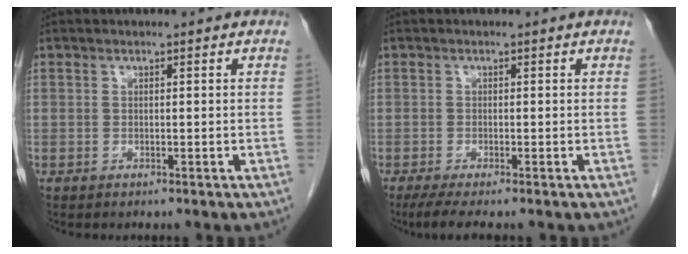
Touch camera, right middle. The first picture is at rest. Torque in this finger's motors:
{"motor_torque": [0.42, -0.25, 0.05, 0.01]}